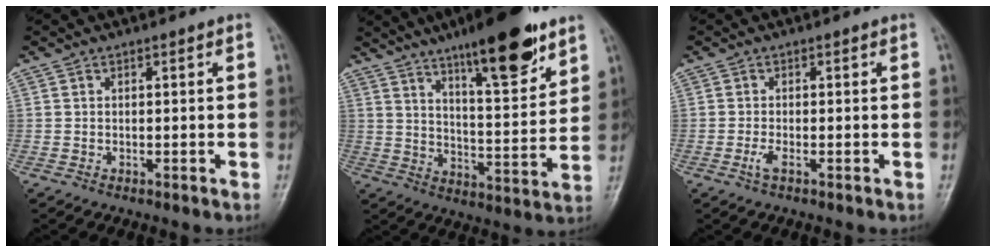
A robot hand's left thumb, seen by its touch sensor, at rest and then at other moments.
{"total": 17.2, "force": [11.2, 4.3, 12.4], "torque": [-0.162, -0.064, 0.179]}
{"total": 1.6, "force": [-0.7, 0.4, 1.4], "torque": [-0.036, -0.003, -0.018]}